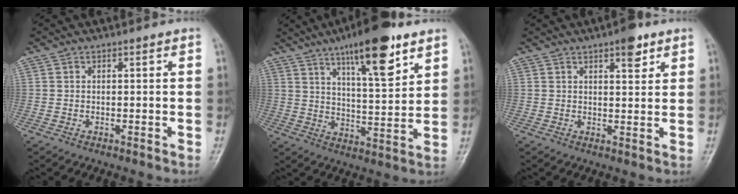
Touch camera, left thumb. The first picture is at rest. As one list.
[{"total": 15.9, "force": [9.5, 4.4, 12.0], "torque": [-0.163, -0.045, 0.151]}, {"total": 4.7, "force": [2.9, 1.7, 3.3], "torque": [-0.033, -0.014, 0.038]}]